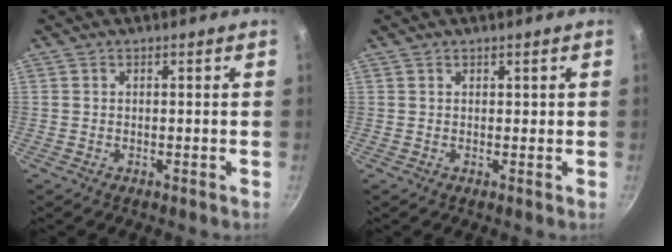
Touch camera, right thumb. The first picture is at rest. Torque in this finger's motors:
{"motor_torque": [-0.40, 0.24, -0.19, 0.19, -0.01]}